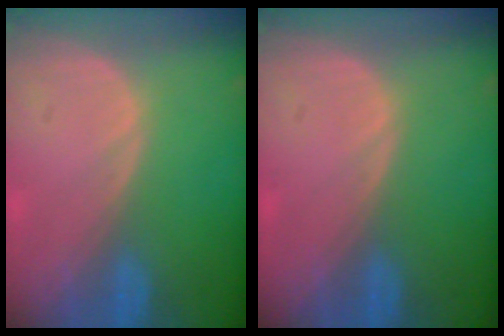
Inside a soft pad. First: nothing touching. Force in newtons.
{"total": 0.0}